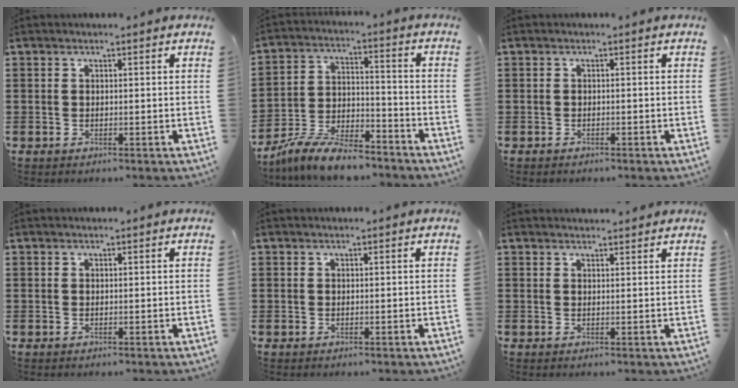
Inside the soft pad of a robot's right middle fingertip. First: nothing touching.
{"total": 8.4, "force": [-7.7, 1.6, 3.1], "torque": [-0.062, 0.017, -0.148]}
{"total": 0.7, "force": [-0.7, 0.3, 0.1], "torque": [-0.002, 0.001, -0.015]}
{"total": 0.0}
{"total": 0.0}
{"total": 1.2, "force": [1.2, -0.1, 0.1], "torque": [-0.004, 0.000, 0.023]}